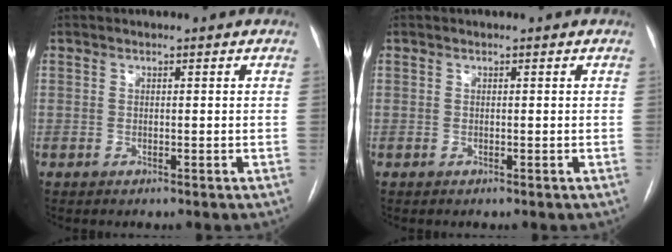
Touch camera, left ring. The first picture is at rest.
{"total": 0.0}